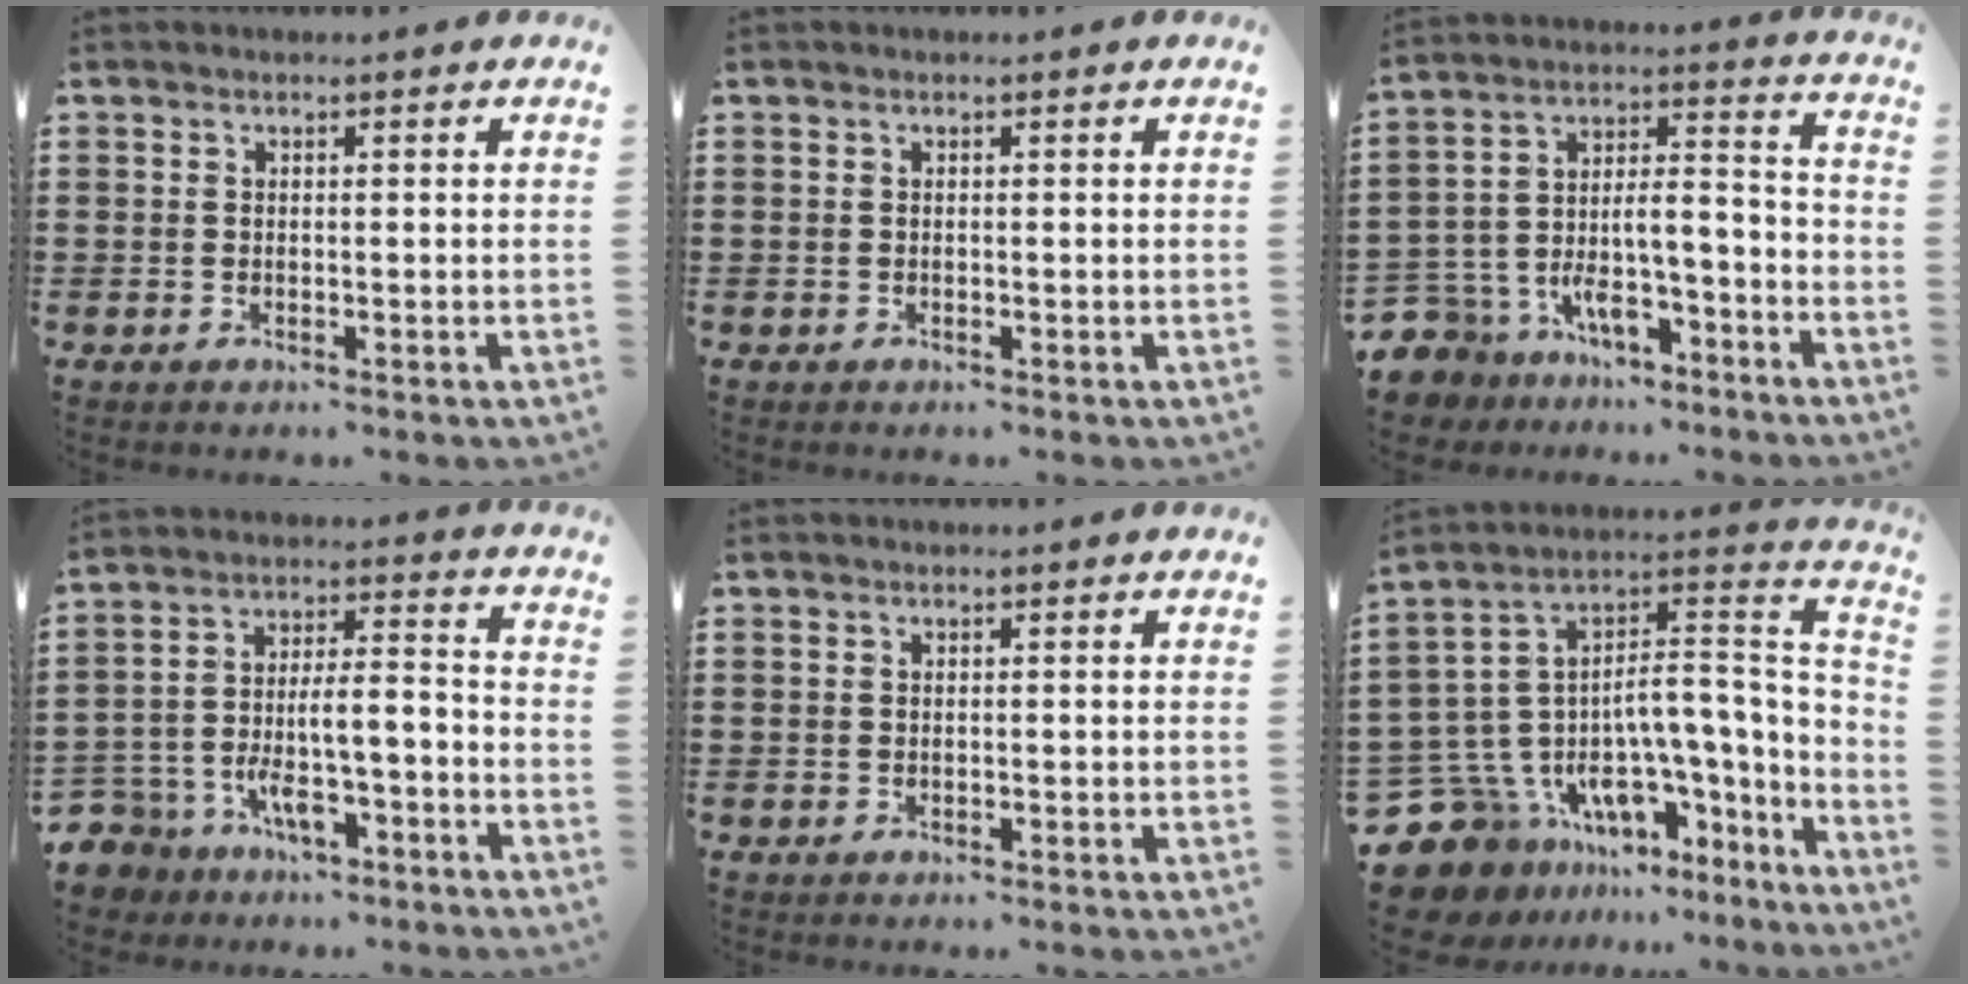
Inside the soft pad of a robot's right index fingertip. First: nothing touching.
{"total": 0.0}
{"total": 7.8, "force": [-6.3, 3.1, 3.3], "torque": [-0.076, 0.000, -0.125]}
{"total": 8.3, "force": [-5.9, 3.3, 4.9], "torque": [-0.106, 0.002, -0.118]}
{"total": 0.0}
{"total": 10.1, "force": [-5.7, 6.2, 5.5], "torque": [-0.134, -0.023, -0.104]}